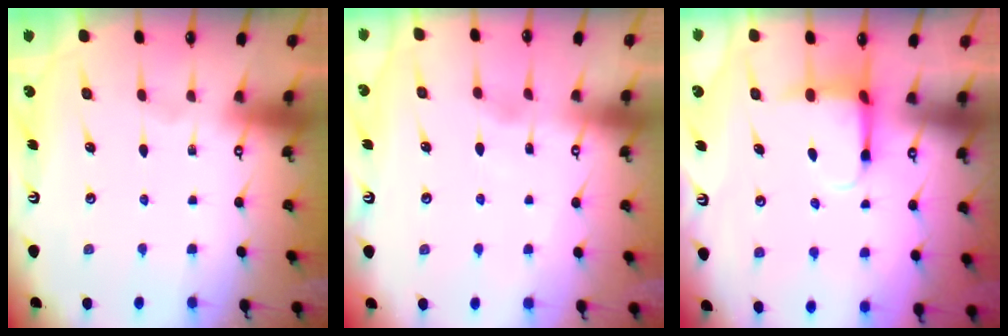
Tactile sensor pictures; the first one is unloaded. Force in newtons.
{"total": 2.9, "press": 2.9, "slide": 0.4}
{"total": 4.5, "press": 4.4, "slide": 0.9}